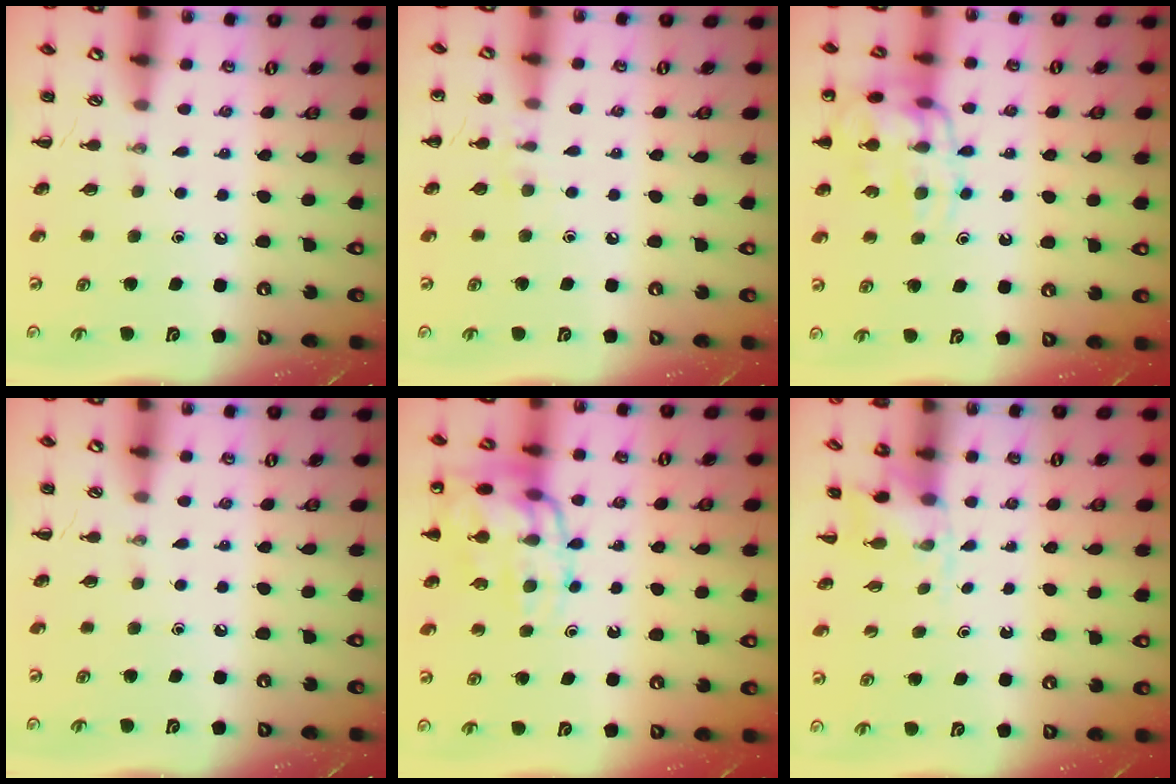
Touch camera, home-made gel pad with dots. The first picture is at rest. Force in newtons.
{"total": 6.5, "press": 6.2, "slide": 1.9}
{"total": 15.5, "press": 15.4, "slide": 1.7}
{"total": 0.0}
{"total": 15.5, "press": 15.5, "slide": 1.0}
{"total": 2.9, "press": 2.7, "slide": 1.2}